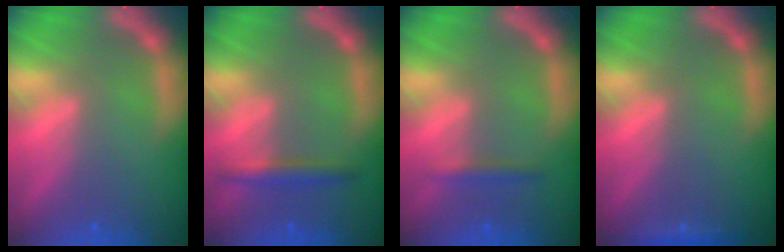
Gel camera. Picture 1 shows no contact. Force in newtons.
{"total": 2.4}
{"total": 1.4}
{"total": 0.9}